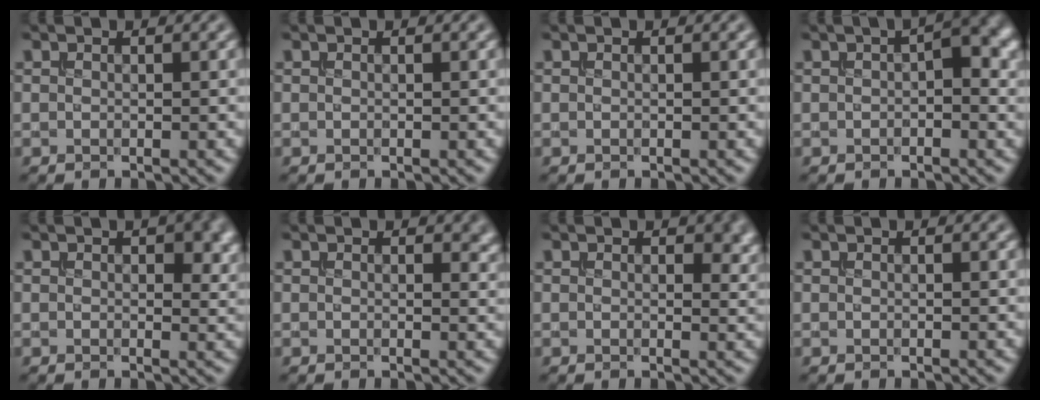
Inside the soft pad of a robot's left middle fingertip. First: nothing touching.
{"total": 0.0}
{"total": 0.0}
{"total": 3.2, "force": [0.3, 1.4, 2.9], "torque": [-0.040, 0.008, 0.000]}
{"total": 3.6, "force": [1.1, 2.1, 2.7], "torque": [-0.031, -0.002, 0.016]}
{"total": 1.7, "force": [0.7, 1.2, 1.1], "torque": [-0.013, -0.004, 0.010]}
{"total": 2.5, "force": [1.0, 1.6, 1.7], "torque": [-0.020, -0.005, 0.014]}
{"total": 0.0}